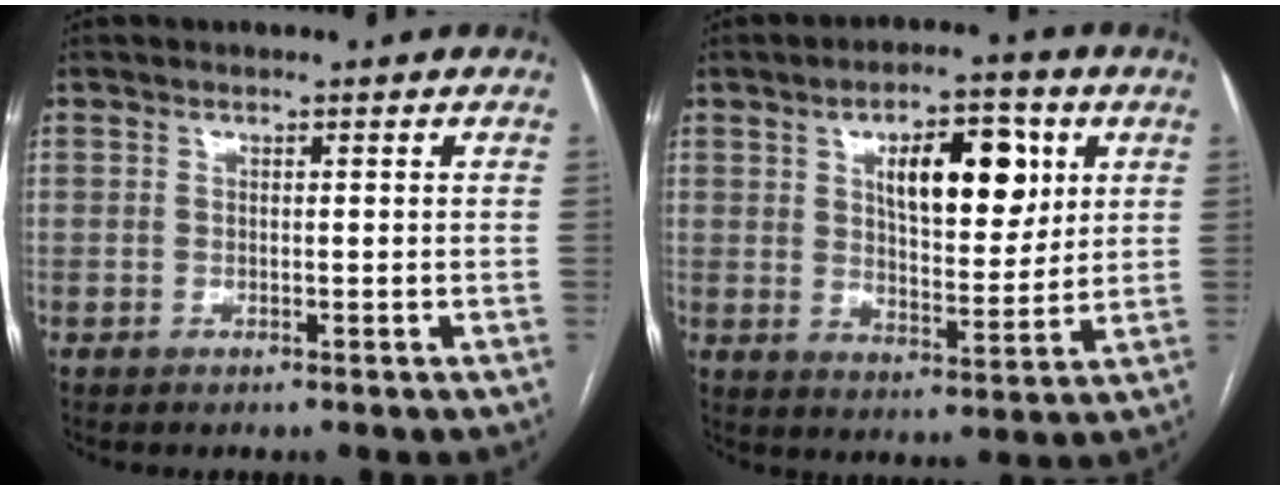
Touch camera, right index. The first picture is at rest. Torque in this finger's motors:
{"motor_torque": [0.97, 0.80, 0.33, 0.07]}